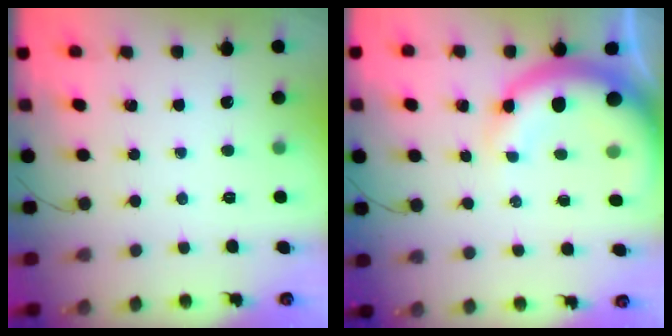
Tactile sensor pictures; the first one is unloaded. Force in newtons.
{"total": 11.2, "press": 11.0, "slide": 2.2}